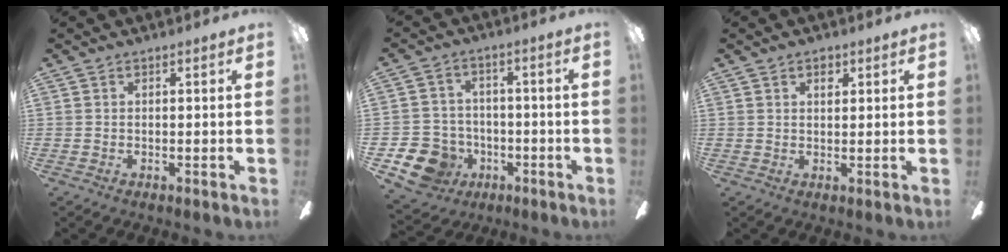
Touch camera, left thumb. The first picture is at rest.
{"total": 10.3, "force": [-5.0, 8.3, 3.6], "torque": [-0.106, 0.036, -0.086]}
{"total": 2.2, "force": [1.6, 1.0, 1.1], "torque": [-0.008, -0.004, 0.025]}